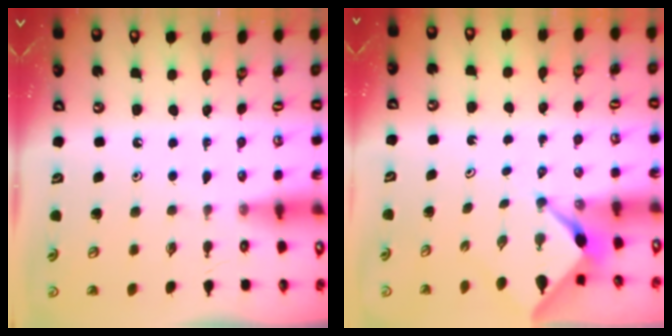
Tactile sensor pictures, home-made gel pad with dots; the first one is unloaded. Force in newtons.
{"total": 2.2, "press": 2.2, "slide": 0.2}